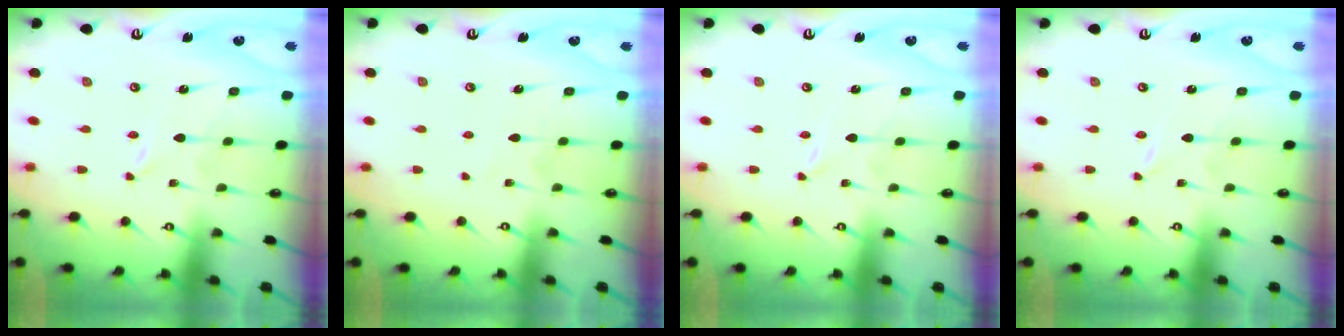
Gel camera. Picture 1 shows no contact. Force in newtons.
{"total": 3.4, "press": 3.3, "slide": 0.4}
{"total": 0.0}
{"total": 0.0}